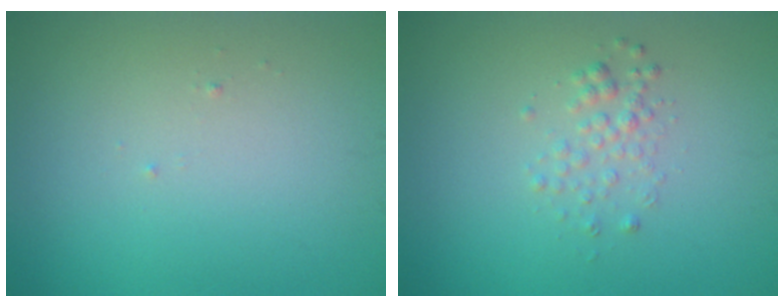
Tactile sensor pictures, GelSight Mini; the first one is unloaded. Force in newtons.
{"total": 1.5, "press": 1.5, "slide": 0.1}